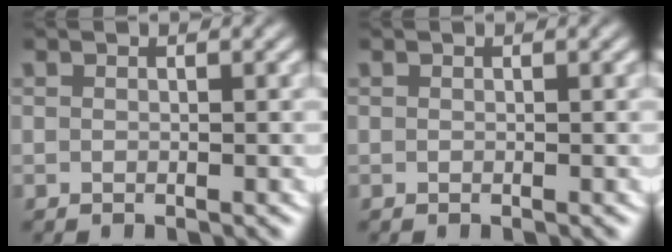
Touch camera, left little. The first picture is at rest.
{"total": 0.0}